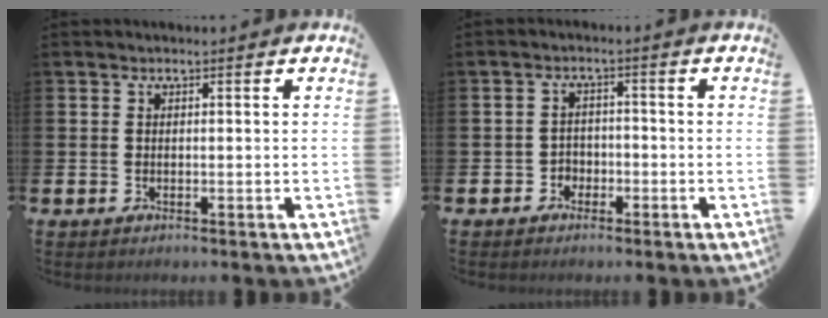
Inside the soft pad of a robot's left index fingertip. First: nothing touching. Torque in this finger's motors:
{"motor_torque": [-0.29, 0.14, -0.05, -0.01]}